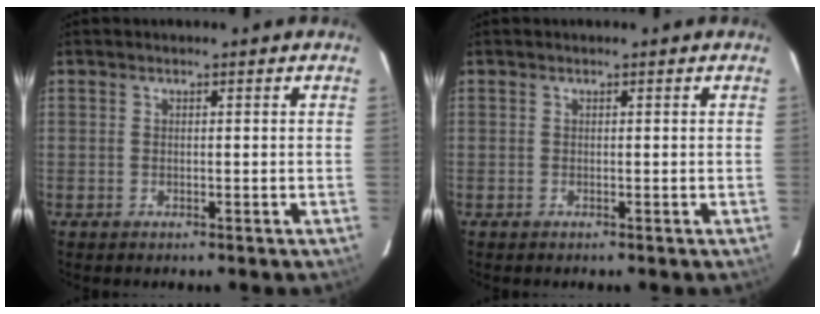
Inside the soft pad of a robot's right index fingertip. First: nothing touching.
{"total": 0.0}